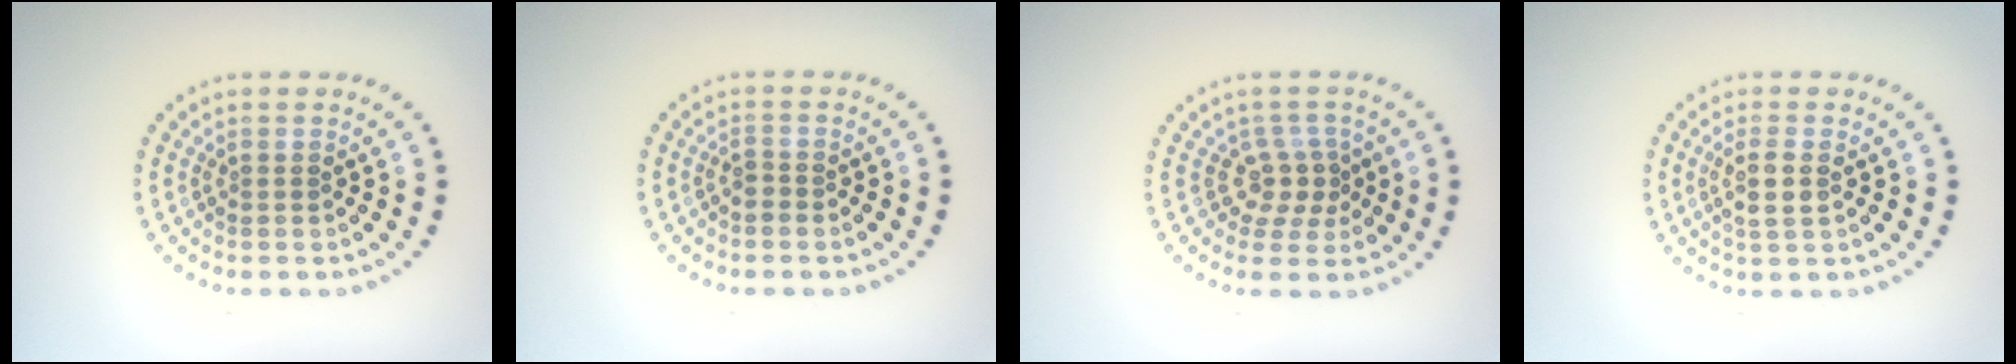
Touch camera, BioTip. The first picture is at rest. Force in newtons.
{"total": 0.8, "press": 0.5, "slide": 0.6}
{"total": 2.5, "press": 1.9, "slide": 1.7}
{"total": 2.1, "press": 2.0, "slide": 0.8}